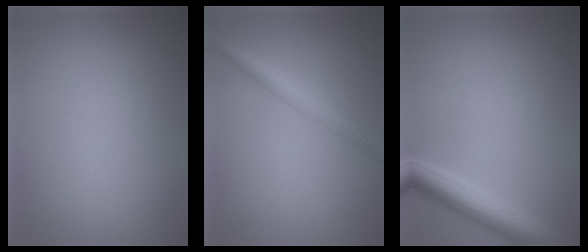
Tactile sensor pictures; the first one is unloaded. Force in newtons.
{"total": 3.2, "press": 3.2, "slide": 0.1}
{"total": 4.3, "press": 4.3, "slide": 0.2}